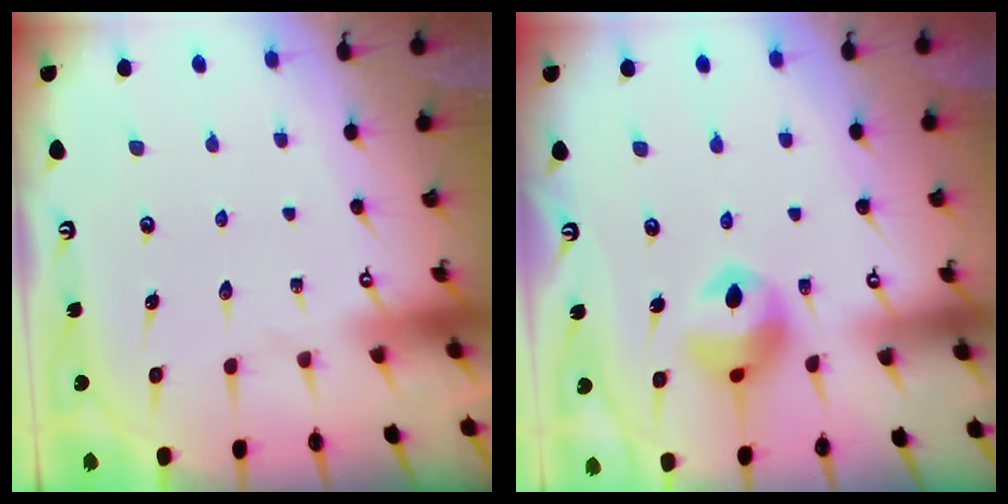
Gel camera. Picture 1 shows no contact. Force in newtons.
{"total": 11.9, "press": 11.8, "slide": 1.4}